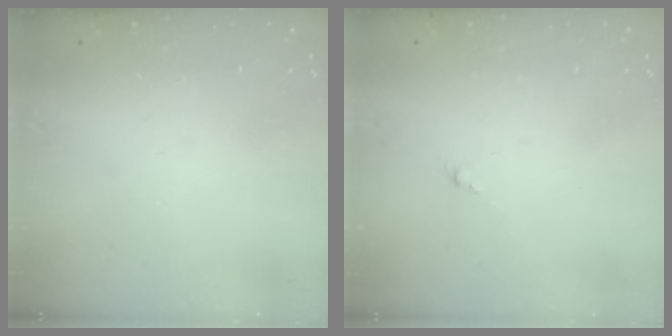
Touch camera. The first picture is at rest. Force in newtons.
{"total": 0.5, "press": 0.4, "slide": 0.4}